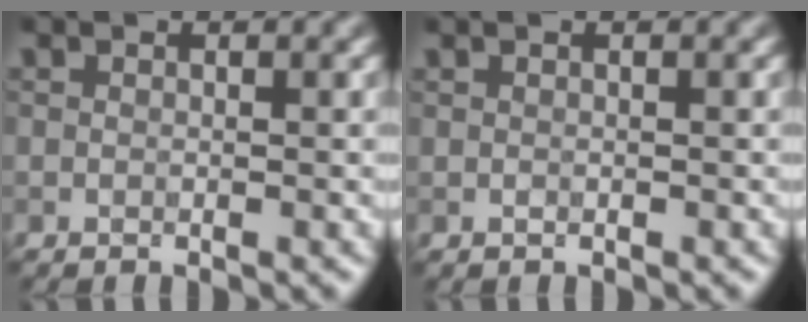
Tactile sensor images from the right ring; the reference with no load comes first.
{"total": 0.0}